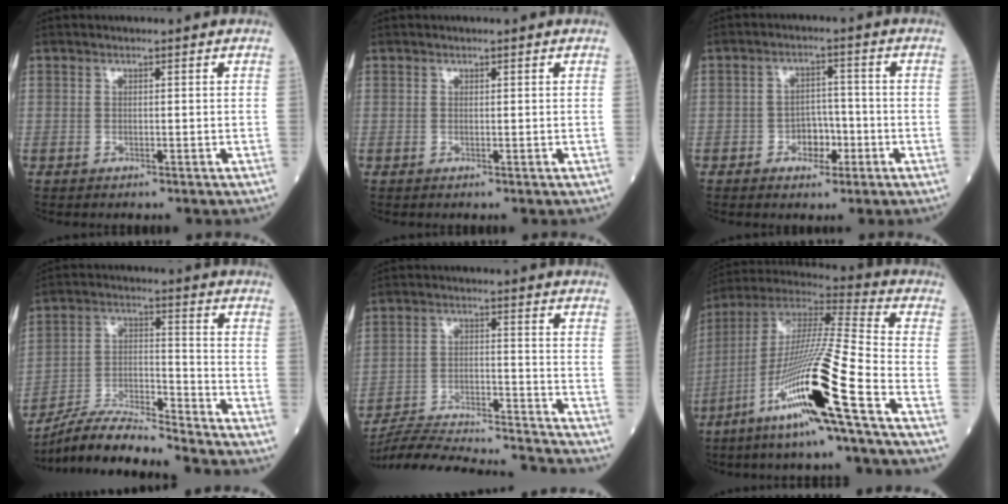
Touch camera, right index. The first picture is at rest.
{"total": 0.0}
{"total": 4.4, "force": [-1.8, 2.8, 2.9], "torque": [-0.039, 0.008, -0.029]}
{"total": 12.2, "force": [-11.5, -0.2, 4.0], "torque": [-0.073, 0.006, -0.212]}
{"total": 21.5, "force": [-20.6, 0.2, 6.1], "torque": [-0.113, -0.017, -0.305]}
{"total": 20.4, "force": [-9.1, -0.9, 18.3], "torque": [-0.379, -0.040, -0.181]}